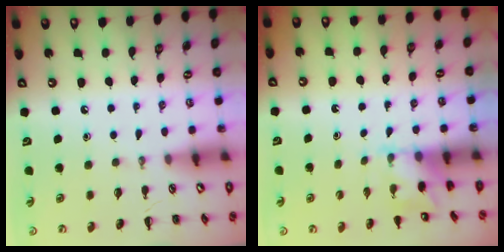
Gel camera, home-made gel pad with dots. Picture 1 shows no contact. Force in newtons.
{"total": 3.1, "press": 2.9, "slide": 1.0}